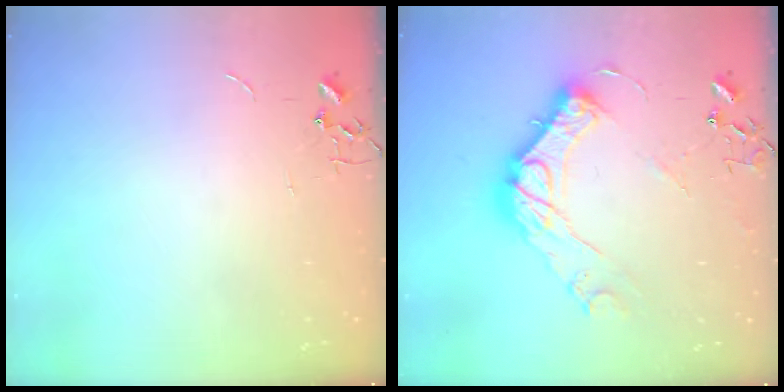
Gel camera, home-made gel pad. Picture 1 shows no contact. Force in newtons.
{"total": 17.5, "press": 17.4, "slide": 1.4}